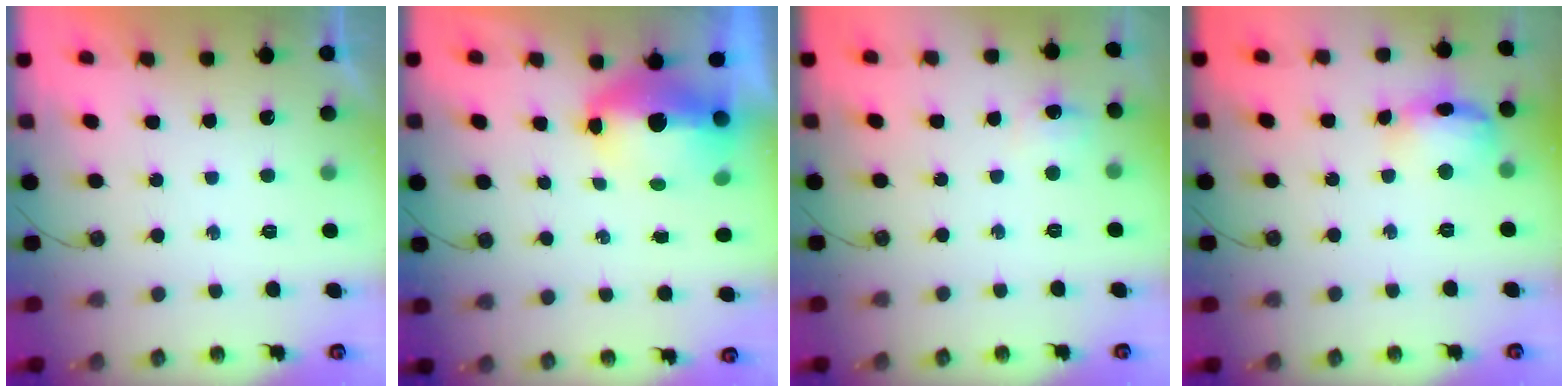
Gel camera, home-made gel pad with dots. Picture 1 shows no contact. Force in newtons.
{"total": 8.9, "press": 8.8, "slide": 1.1}
{"total": 6.8, "press": 6.8, "slide": 0.8}
{"total": 12.8, "press": 12.7, "slide": 1.3}